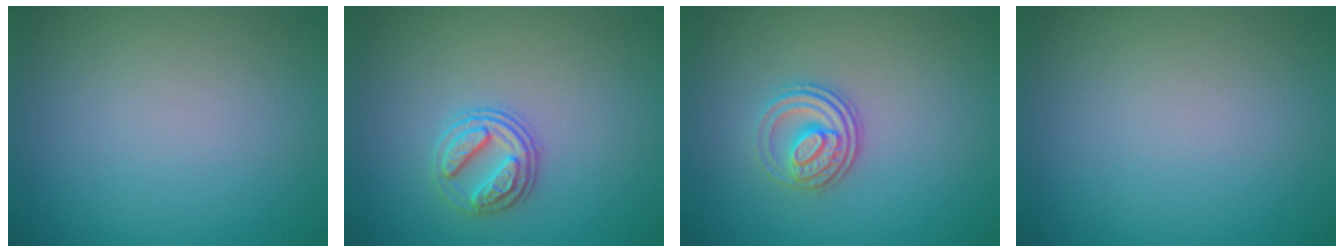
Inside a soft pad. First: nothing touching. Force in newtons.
{"total": 2.7, "press": 2.6, "slide": 0.9}
{"total": 3.1, "press": 2.5, "slide": 1.9}
{"total": 0.0}